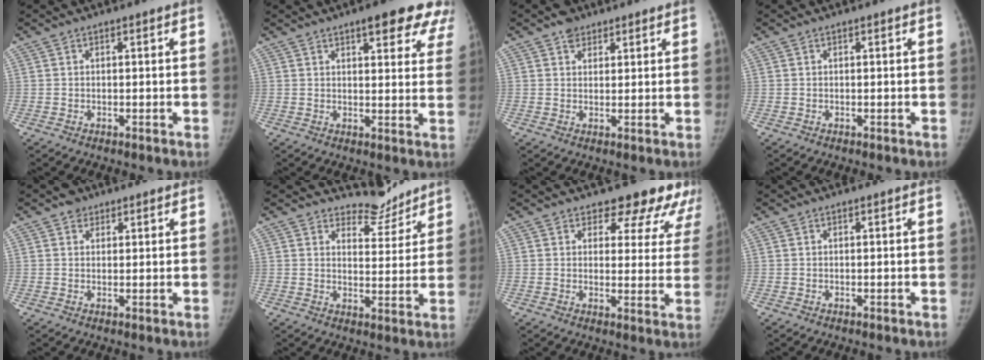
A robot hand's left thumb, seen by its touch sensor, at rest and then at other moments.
{"total": 13.1, "force": [8.5, 4.4, 8.9], "torque": [-0.070, -0.028, 0.094]}
{"total": 3.3, "force": [2.2, 2.3, 0.8], "torque": [0.009, -0.011, 0.032]}
{"total": 0.0}
{"total": 2.5, "force": [1.6, 1.9, 0.4], "torque": [0.014, -0.006, 0.018]}
{"total": 6.3, "force": [5.9, 2.2, 0.0], "torque": [0.031, -0.060, 0.090]}
{"total": 12.4, "force": [10.5, 5.7, 3.6], "torque": [0.021, -0.059, 0.101]}
{"total": 0.0}